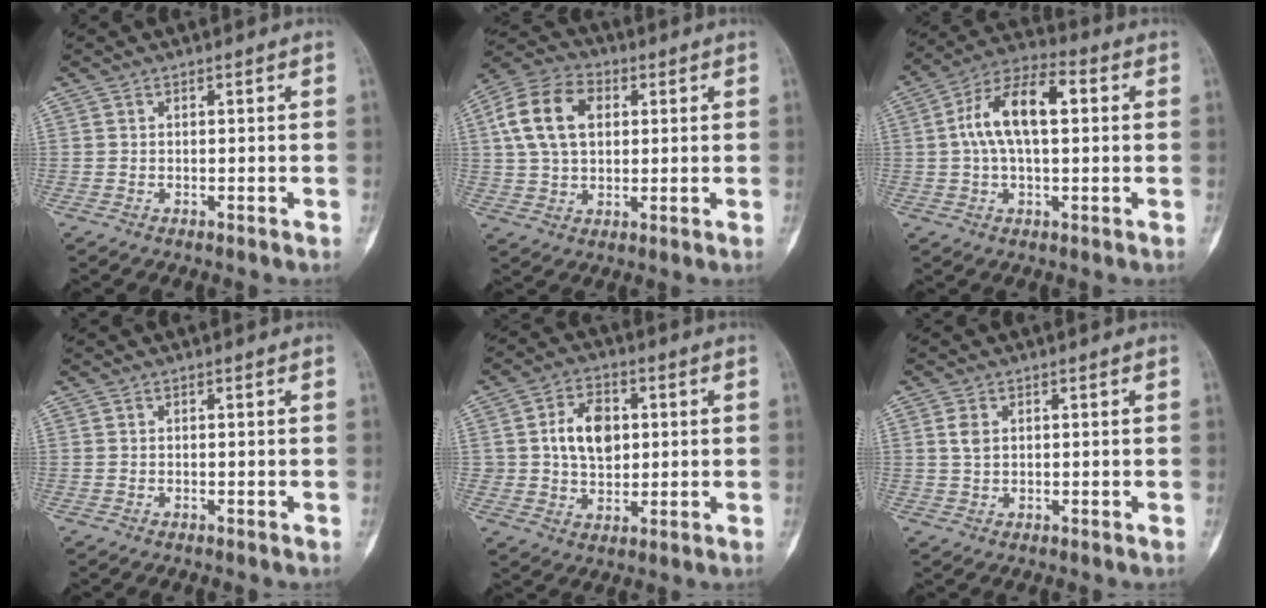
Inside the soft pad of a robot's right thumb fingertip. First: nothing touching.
{"total": 13.4, "force": [3.2, 9.0, 9.3], "torque": [-0.160, 0.013, 0.053]}
{"total": 13.4, "force": [1.9, 6.7, 11.5], "torque": [-0.209, 0.034, 0.026]}
{"total": 0.0}
{"total": 9.7, "force": [1.6, 7.0, 6.5], "torque": [-0.075, 0.001, 0.031]}
{"total": 2.6, "force": [0.8, 1.8, 1.8], "torque": [-0.029, 0.001, 0.017]}